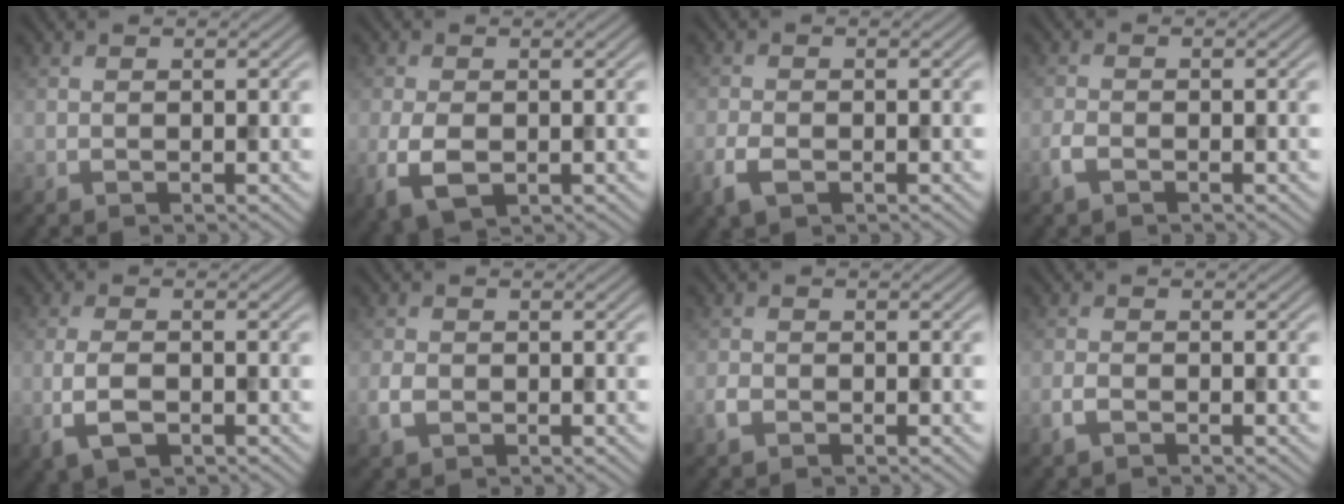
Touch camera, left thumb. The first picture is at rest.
{"total": 4.5, "force": [-1.1, 2.7, 3.5], "torque": [-0.089, -0.013, -0.019]}
{"total": 2.9, "force": [-1.5, 1.5, 2.0], "torque": [-0.048, -0.007, -0.033]}
{"total": 1.8, "force": [-1.1, 0.8, 1.1], "torque": [-0.028, -0.001, -0.027]}
{"total": 4.1, "force": [-1.5, 1.8, 3.4], "torque": [-0.081, -0.006, -0.034]}
{"total": 2.4, "force": [-0.9, 1.8, 1.4], "torque": [-0.036, -0.006, -0.022]}
{"total": 1.5, "force": [-0.9, 0.9, 0.7], "torque": [-0.016, 0.000, -0.022]}
{"total": 1.8, "force": [-1.1, 0.7, 1.1], "torque": [-0.028, -0.002, -0.027]}